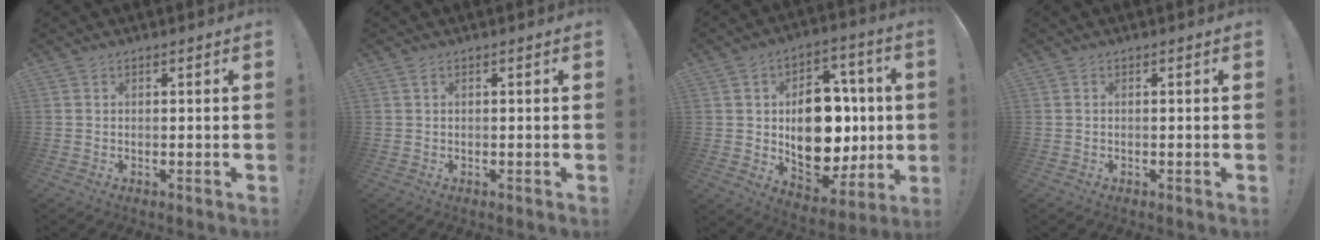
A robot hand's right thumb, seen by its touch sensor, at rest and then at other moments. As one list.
[{"total": 0.7, "force": [0.3, 0.2, 0.5], "torque": [-0.005, -0.002, 0.003]}, {"total": 19.3, "force": [1.1, 13.8, 13.5], "torque": [-0.204, -0.007, 0.039]}, {"total": 0.0}]